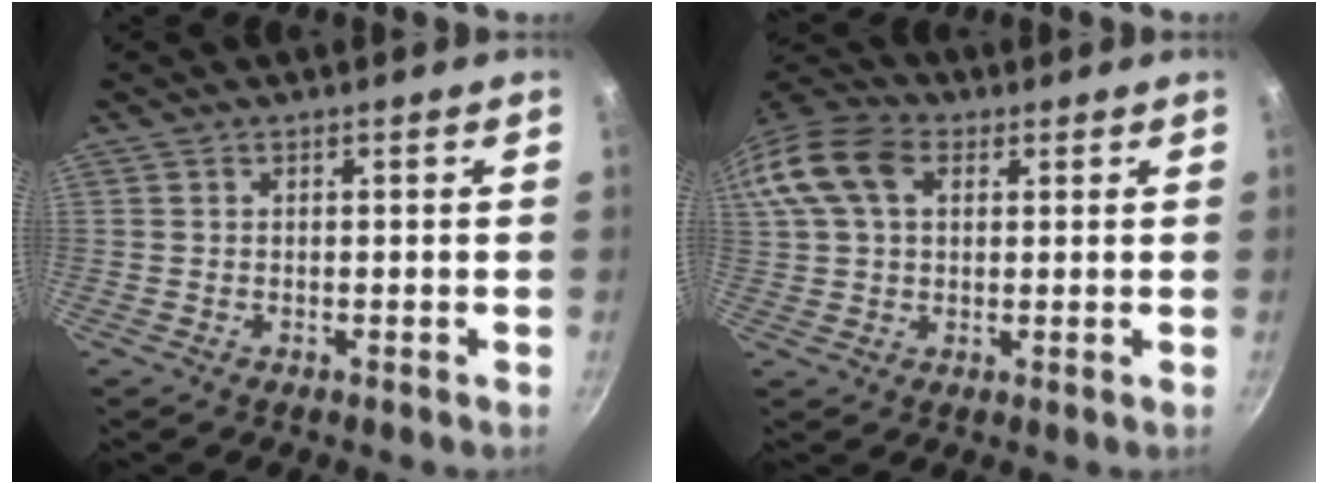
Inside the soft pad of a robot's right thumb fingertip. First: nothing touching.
{"total": 15.6, "force": [4.9, 10.6, 10.3], "torque": [-0.220, 0.029, 0.077]}